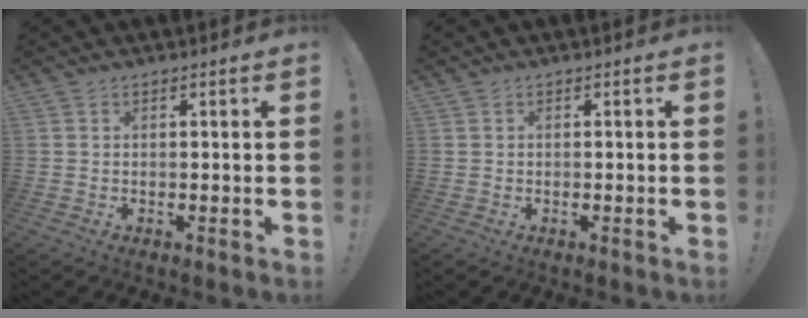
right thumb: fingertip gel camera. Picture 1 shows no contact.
{"total": 0.6, "force": [0.1, 0.6, -0.3], "torque": [0.005, 0.002, 0.002]}